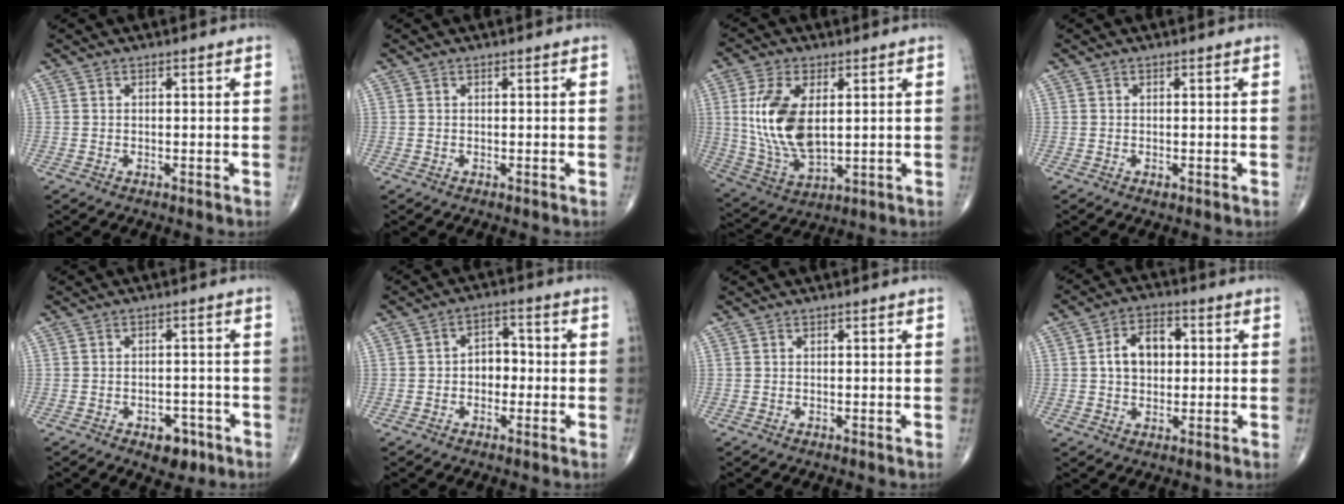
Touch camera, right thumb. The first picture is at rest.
{"total": 0.0}
{"total": 14.6, "force": [2.4, 7.7, 12.1], "torque": [-0.244, -0.015, 0.058]}
{"total": 0.5, "force": [-0.2, 0.2, 0.4], "torque": [-0.004, -0.002, -0.004]}
{"total": 5.2, "force": [-2.9, 3.1, 3.0], "torque": [-0.018, 0.018, -0.036]}
{"total": 5.3, "force": [-0.6, 3.8, 3.6], "torque": [-0.031, 0.021, -0.018]}
{"total": 0.0}
{"total": 8.0, "force": [0.9, 5.5, 5.8], "torque": [-0.074, 0.016, 0.009]}